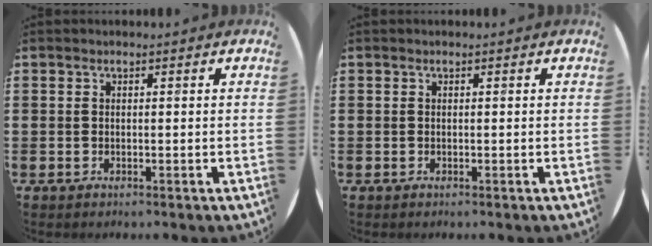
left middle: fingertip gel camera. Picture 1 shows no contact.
{"total": 0.0}